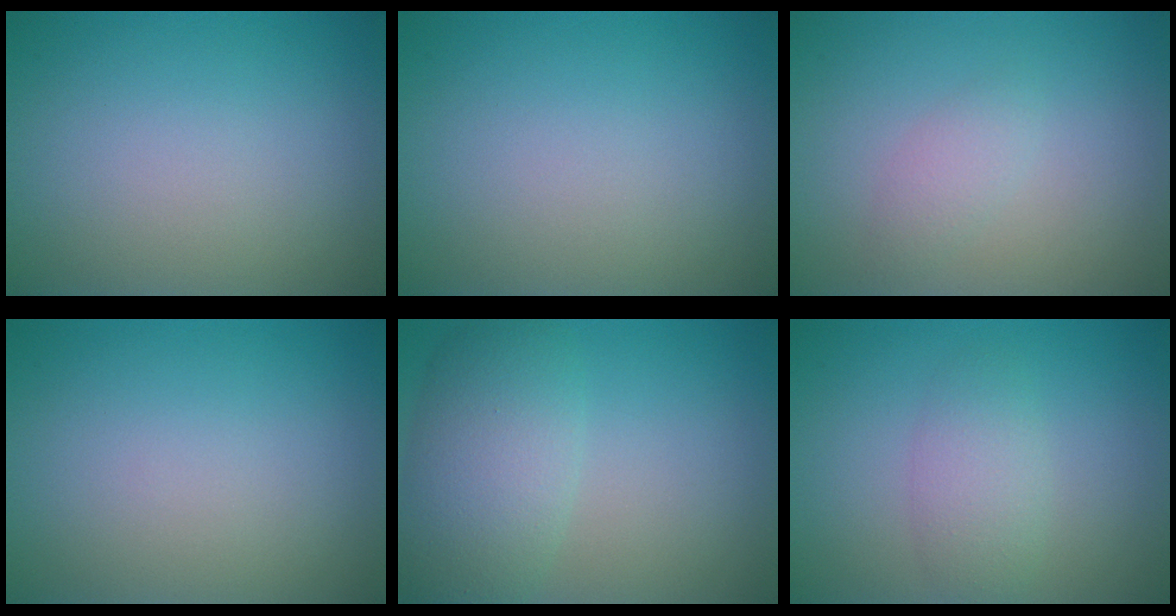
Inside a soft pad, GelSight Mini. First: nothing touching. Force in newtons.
{"total": 0.0}
{"total": 1.4, "press": 1.4, "slide": 0.1}
{"total": 0.0}
{"total": 5.9, "press": 5.9, "slide": 0.1}
{"total": 2.5, "press": 2.5, "slide": 0.2}